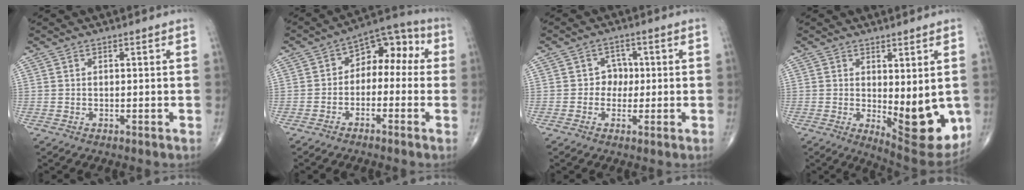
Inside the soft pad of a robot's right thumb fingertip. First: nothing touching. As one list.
[{"total": 9.5, "force": [-0.3, 6.4, 7.0], "torque": [-0.058, 0.050, -0.024]}, {"total": 3.5, "force": [-0.1, 3.2, 1.5], "torque": [0.008, 0.011, -0.011]}, {"total": 12.5, "force": [-1.2, 5.0, 11.4], "torque": [-0.122, -0.029, -0.001]}]